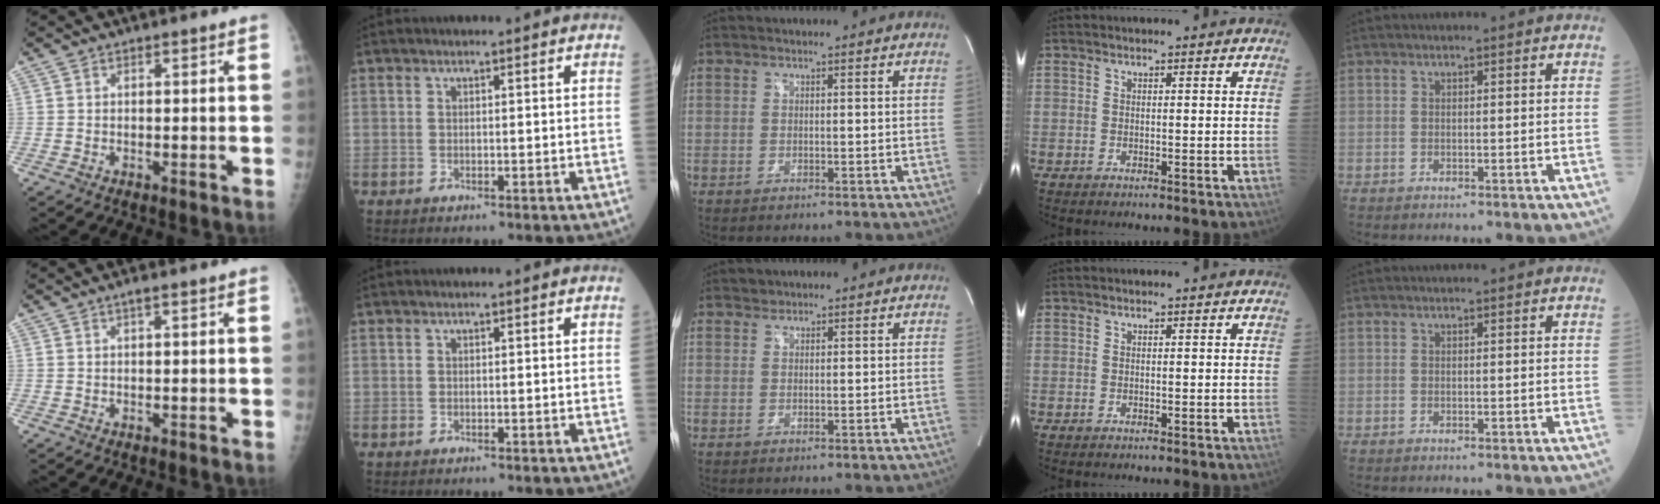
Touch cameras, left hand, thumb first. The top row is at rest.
{"thumb": {"total": 0.9, "force": [0.4, 0.1, 0.8], "torque": [-0.016, 0.005, 0.005]}, "middle": {"total": 0.8, "force": [0.7, 0.4, -0.2], "torque": [0.003, 0.003, 0.010]}}